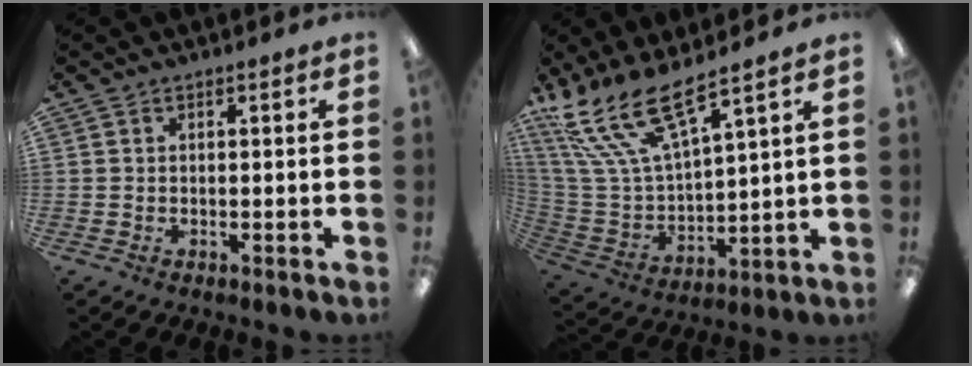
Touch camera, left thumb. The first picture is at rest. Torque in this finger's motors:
{"motor_torque": [2.31, 1.00, 1.48, -1.28, 0.60]}